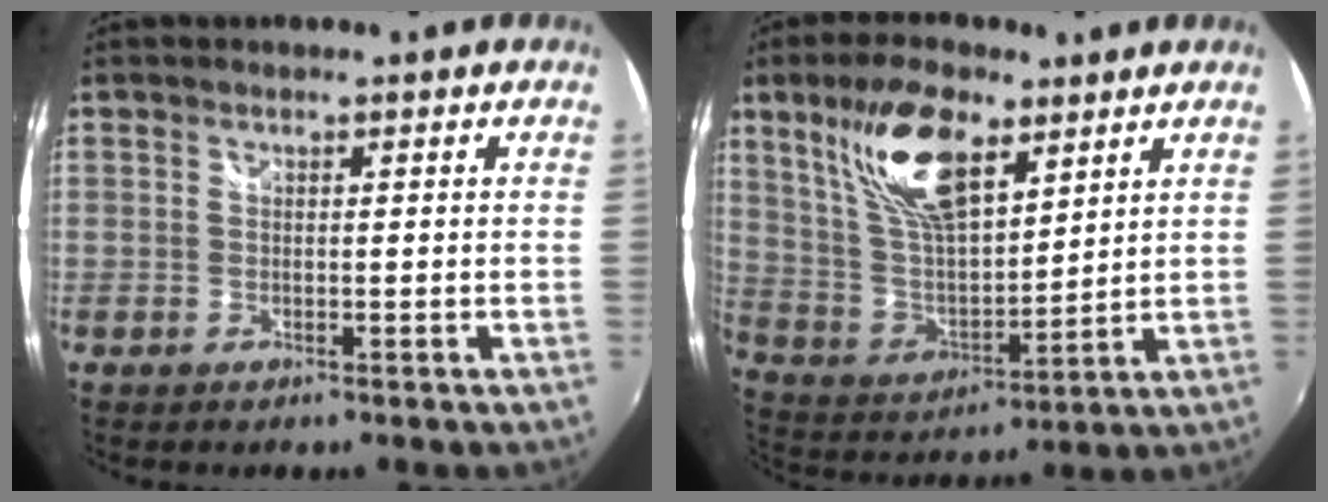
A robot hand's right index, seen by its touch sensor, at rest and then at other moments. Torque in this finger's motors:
{"motor_torque": [1.26, 0.88, 0.55, 0.16]}